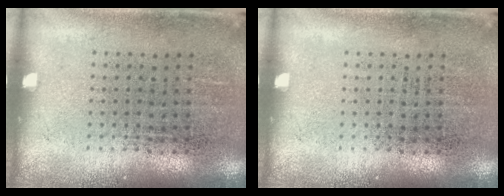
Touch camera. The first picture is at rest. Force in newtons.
{"total": 0.0}